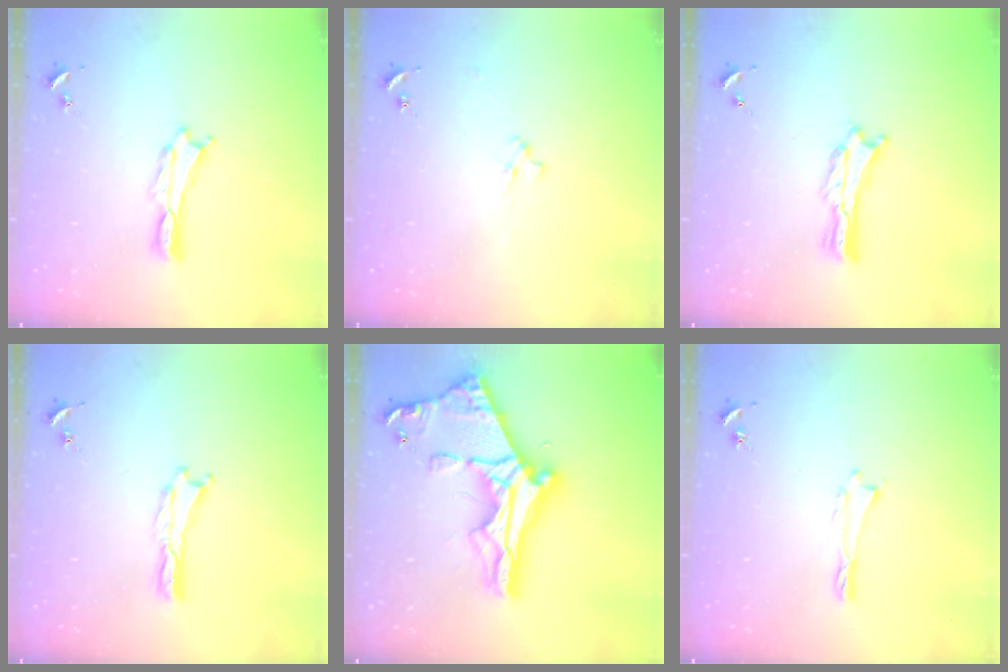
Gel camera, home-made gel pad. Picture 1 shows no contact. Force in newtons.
{"total": 2.4, "press": 2.4, "slide": 0.3}
{"total": 0.8, "press": 0.7, "slide": 0.2}
{"total": 0.0}
{"total": 12.1, "press": 12.0, "slide": 1.4}
{"total": 0.0}